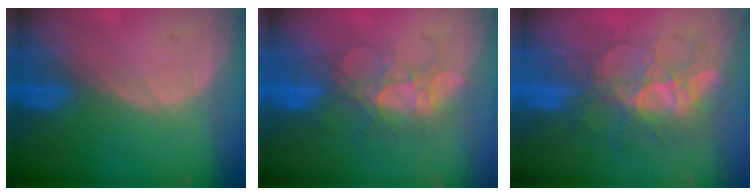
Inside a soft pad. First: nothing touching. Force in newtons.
{"total": 6.8, "press": 6.6, "slide": 1.6}
{"total": 9.6, "press": 8.4, "slide": 4.5}